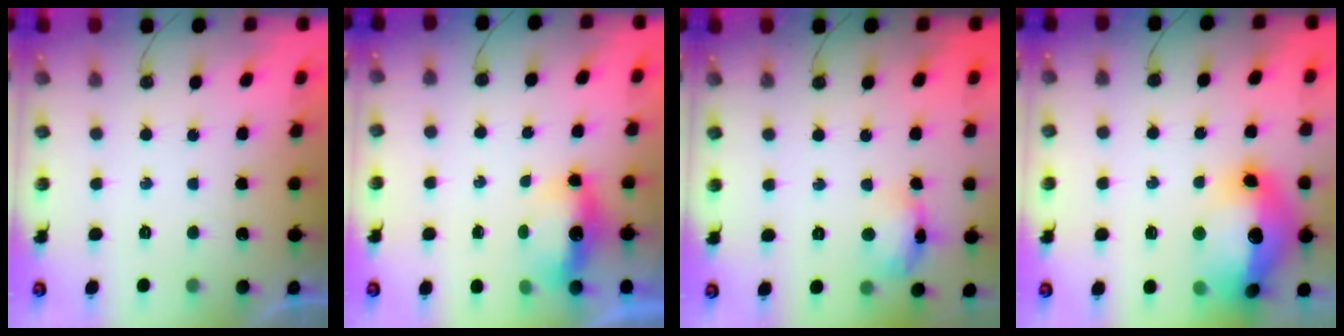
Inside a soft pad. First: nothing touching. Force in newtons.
{"total": 10.4, "press": 7.4, "slide": 7.4}
{"total": 11.1, "press": 11.1, "slide": 0.8}
{"total": 24.8, "press": 21.5, "slide": 12.4}